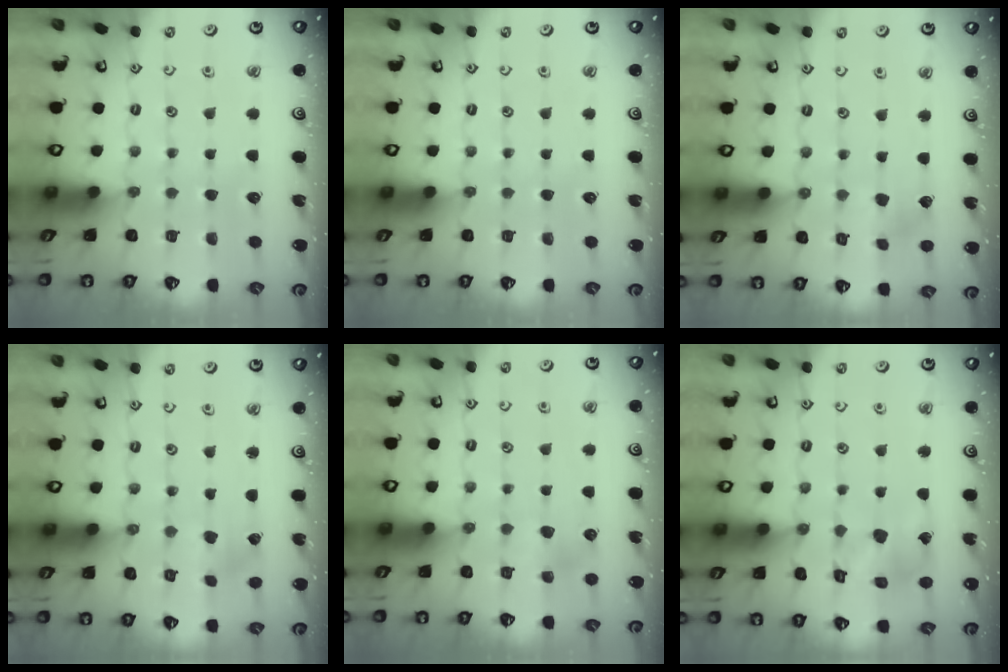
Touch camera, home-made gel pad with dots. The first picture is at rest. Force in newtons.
{"total": 0.0}
{"total": 2.6, "press": 2.5, "slide": 0.8}
{"total": 0.6, "press": 0.6, "slide": 0.1}
{"total": 4.0, "press": 4.0, "slide": 0.4}
{"total": 10.1, "press": 10.1, "slide": 1.1}